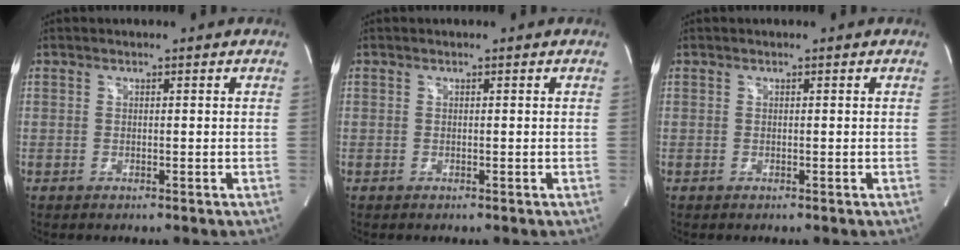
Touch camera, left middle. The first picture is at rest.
{"total": 0.0}
{"total": 0.0}